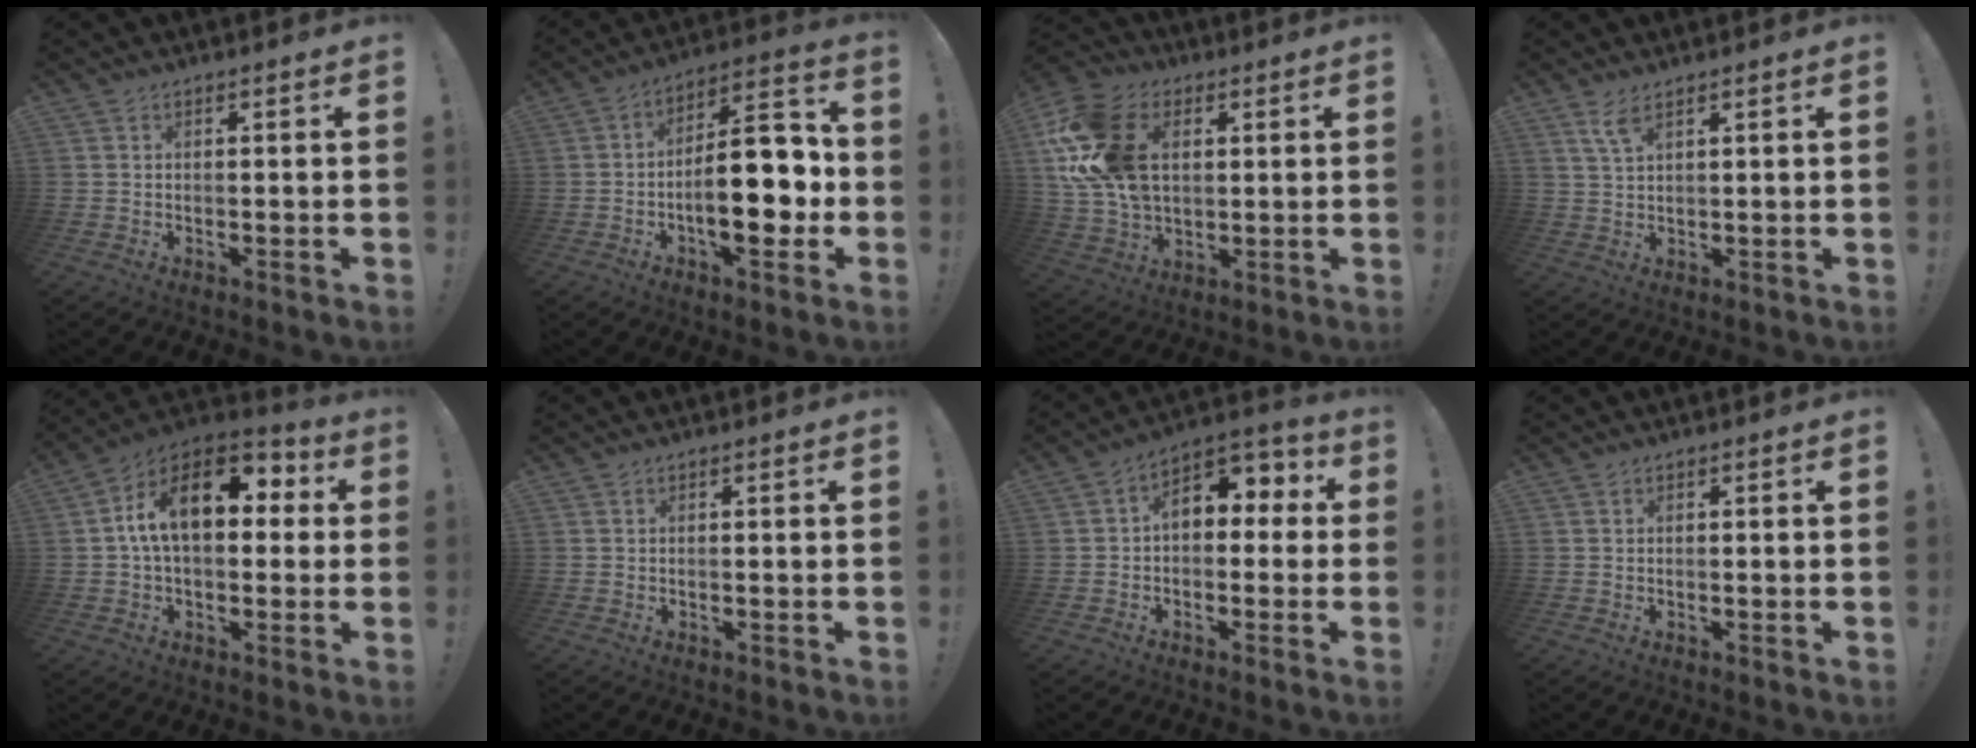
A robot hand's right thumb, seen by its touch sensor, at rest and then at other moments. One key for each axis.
{"total": 17.2, "fx": -3.8, "fy": 6.7, "fz": 15.4, "tx": -0.223, "ty": 0.017, "tz": -0.062}
{"total": 21.4, "fx": 5.3, "fy": 15.2, "fz": 14.1, "tx": -0.259, "ty": -0.007, "tz": 0.104}
{"total": 4.1, "fx": 2.5, "fy": 1.0, "fz": 3.1, "tx": -0.066, "ty": -0.004, "tz": 0.044}
{"total": 17.4, "fx": 3.8, "fy": 9.8, "fz": 13.9, "tx": -0.231, "ty": 0.004, "tz": 0.062}
{"total": 0.0}
{"total": 7.7, "fx": 1.2, "fy": 5.6, "fz": 5.1, "tx": -0.069, "ty": 0.000, "tz": 0.026}
{"total": 0.0}